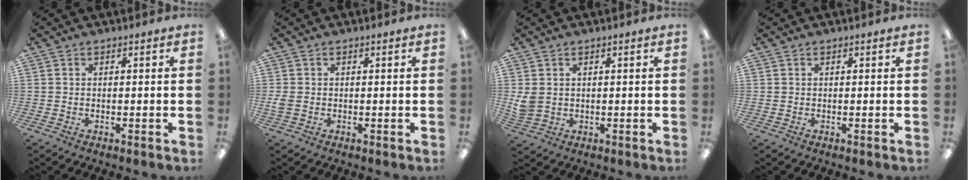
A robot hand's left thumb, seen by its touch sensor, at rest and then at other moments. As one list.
[{"total": 2.0, "force": [-0.2, 1.5, 1.4], "torque": [-0.023, 0.005, -0.003]}, {"total": 3.7, "force": [1.1, 3.0, 1.9], "torque": [-0.030, 0.002, 0.024]}, {"total": 0.0}]